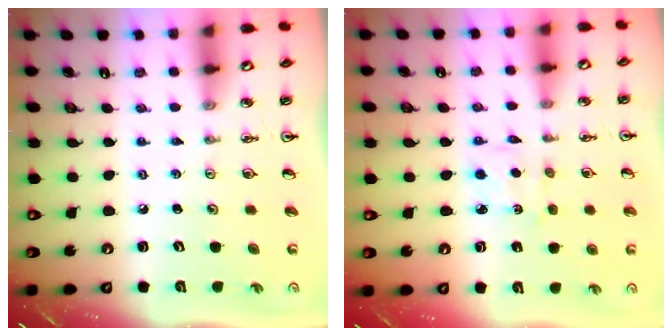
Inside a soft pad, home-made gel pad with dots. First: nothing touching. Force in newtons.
{"total": 4.7, "press": 4.7, "slide": 0.3}